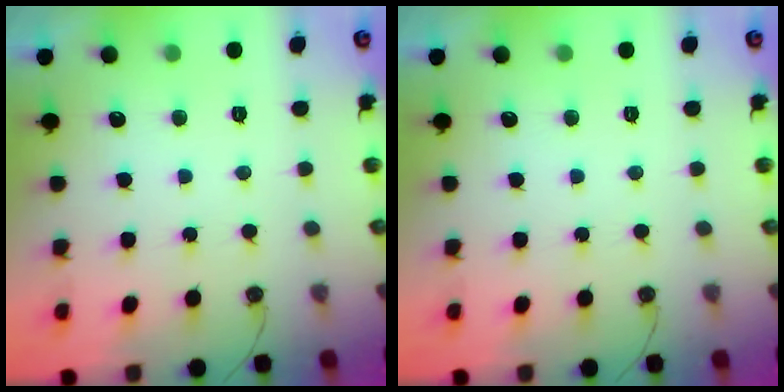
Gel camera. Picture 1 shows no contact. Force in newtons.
{"total": 0.0}